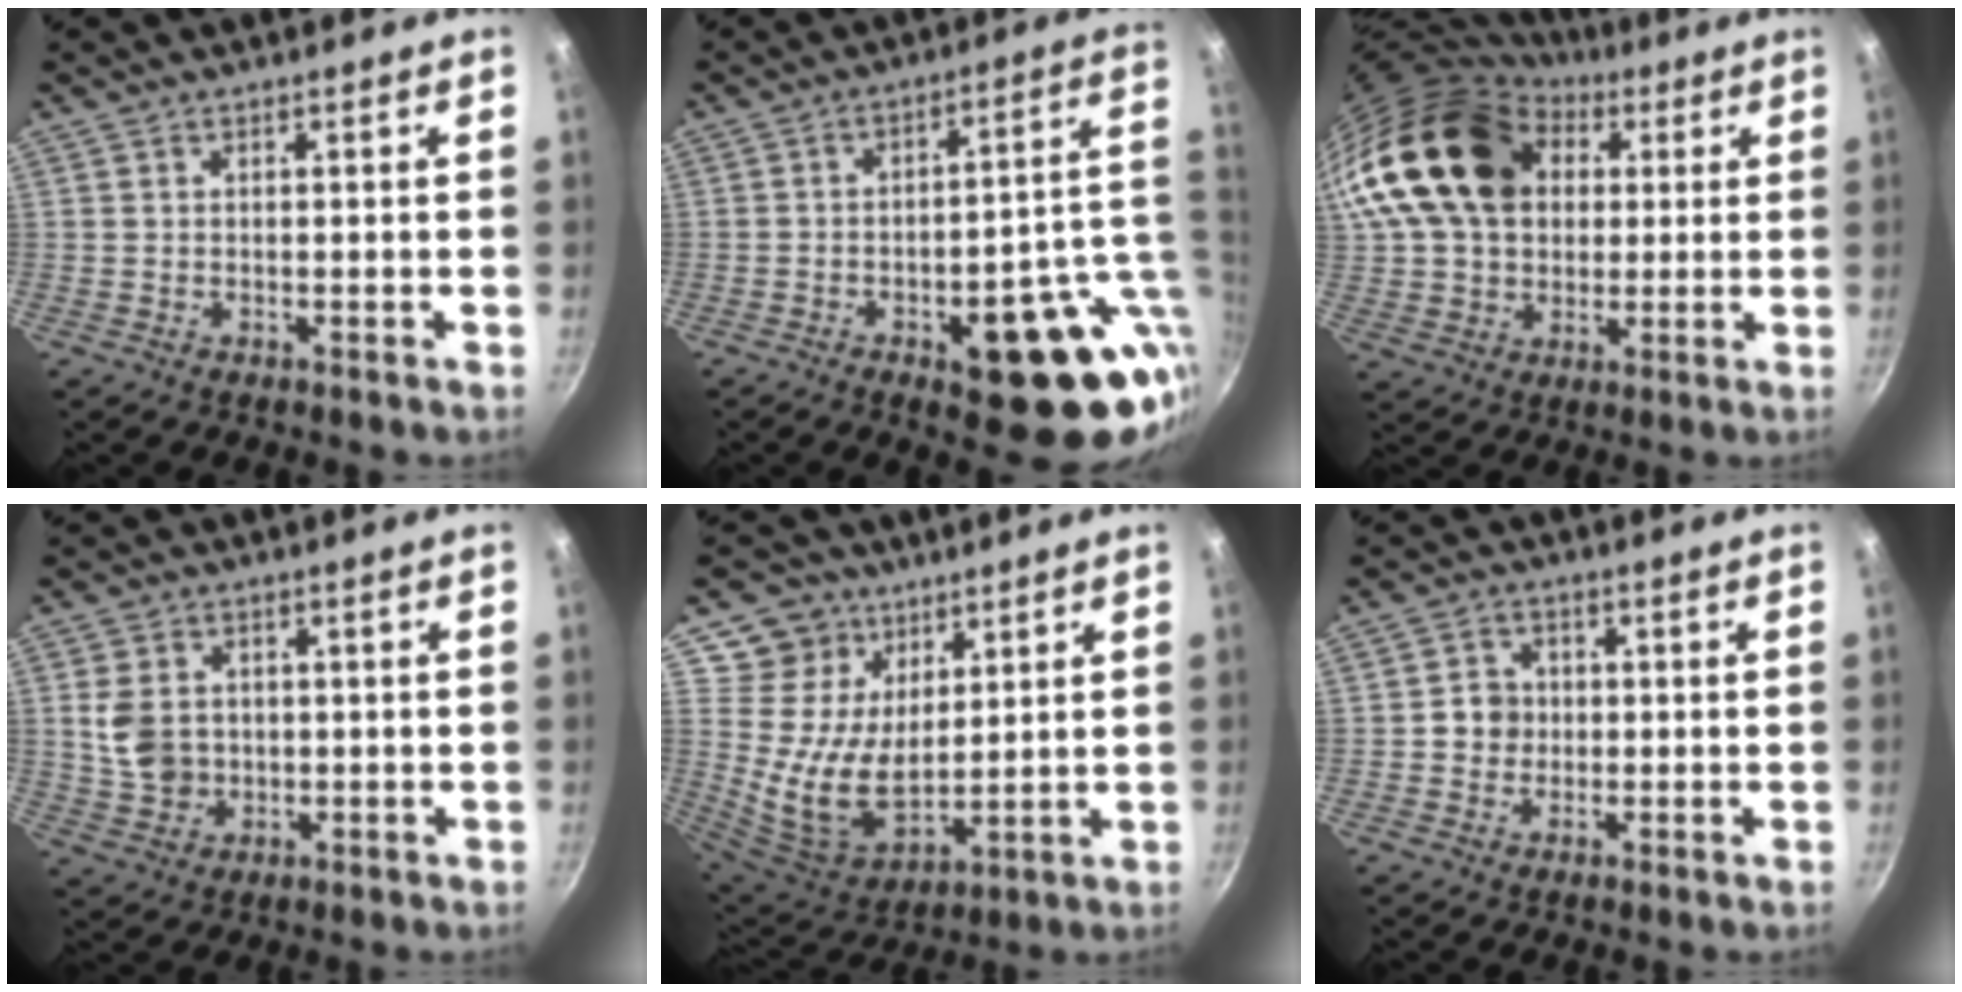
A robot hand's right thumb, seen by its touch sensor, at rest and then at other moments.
{"total": 20.2, "force": [-4.7, 8.0, 17.9], "torque": [-0.171, 0.019, -0.054]}
{"total": 21.5, "force": [6.6, 15.7, 13.1], "torque": [-0.208, 0.012, 0.114]}
{"total": 7.1, "force": [0.5, 5.9, 4.0], "torque": [-0.059, -0.002, 0.013]}
{"total": 13.1, "force": [6.6, 10.0, 5.2], "torque": [-0.069, -0.052, 0.129]}
{"total": 4.1, "force": [-0.3, 3.8, 1.4], "torque": [0.003, 0.009, -0.011]}